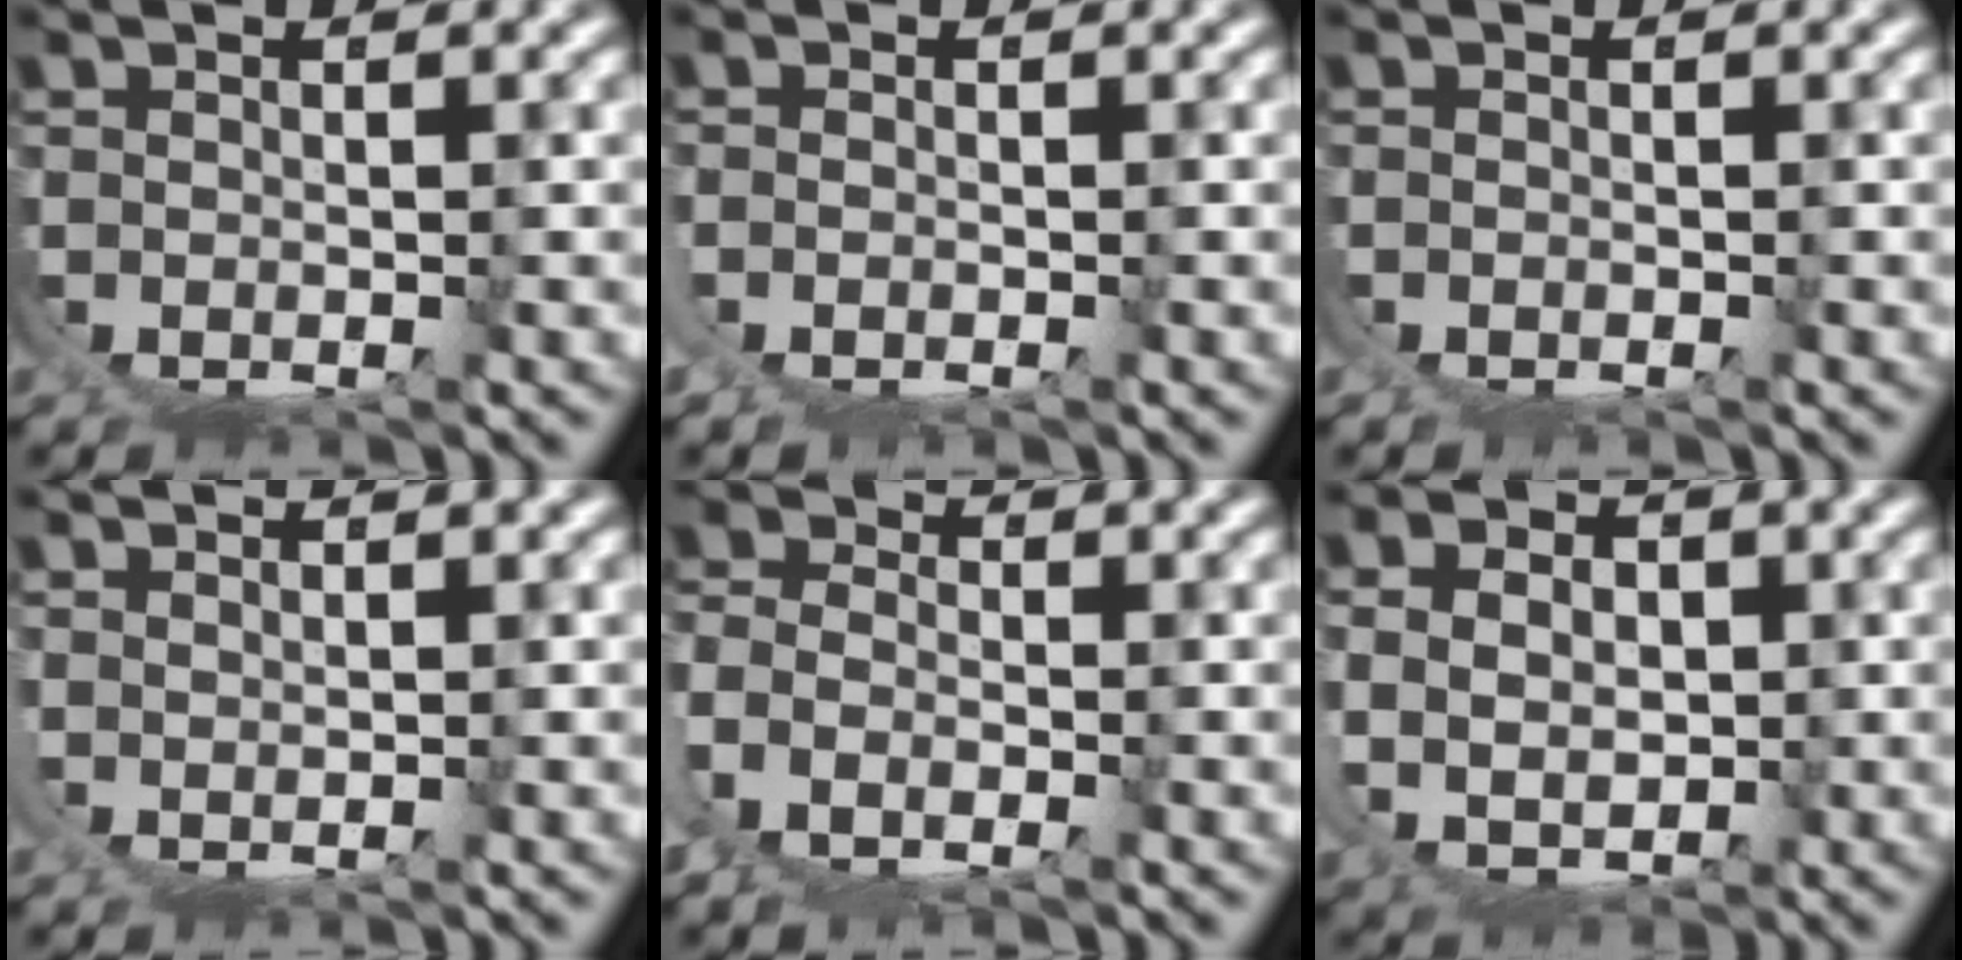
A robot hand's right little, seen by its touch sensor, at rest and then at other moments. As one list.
[{"total": 1.5, "force": [0.4, 1.2, 0.8], "torque": [-0.026, -0.003, 0.007]}, {"total": 0.0}, {"total": 1.4, "force": [1.3, -0.4, 0.0], "torque": [-0.003, 0.003, 0.021]}, {"total": 7.2, "force": [2.5, 5.7, 3.6], "torque": [-0.091, 0.000, 0.028]}, {"total": 5.3, "force": [2.1, 3.5, 3.4], "torque": [-0.065, -0.016, 0.044]}]